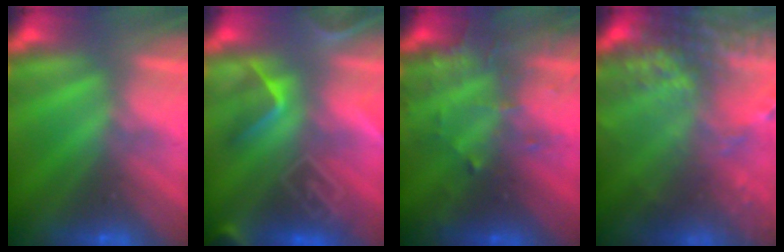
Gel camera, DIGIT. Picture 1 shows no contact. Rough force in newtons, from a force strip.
{"total": 8.4}
{"total": 3.9}
{"total": 8.8}